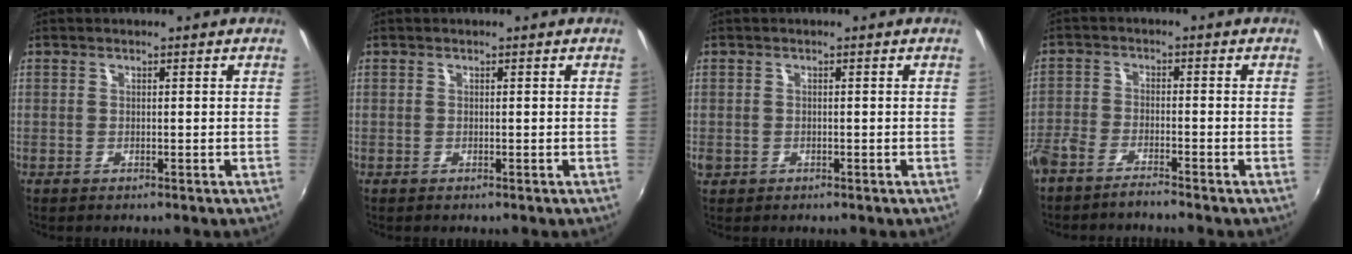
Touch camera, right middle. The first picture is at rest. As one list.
[{"total": 0.0}, {"total": 1.6, "force": [-0.5, 1.4, 0.6], "torque": [-0.012, -0.003, -0.010]}, {"total": 5.2, "force": [-4.5, 1.0, 2.4], "torque": [-0.069, -0.010, -0.090]}]